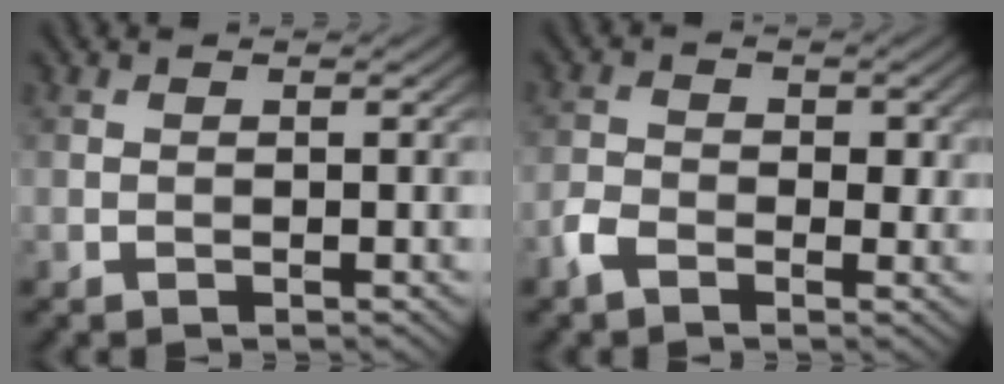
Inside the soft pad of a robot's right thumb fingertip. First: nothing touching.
{"total": 3.4, "force": [-1.4, 2.2, 2.2], "torque": [-0.045, -0.002, -0.034]}